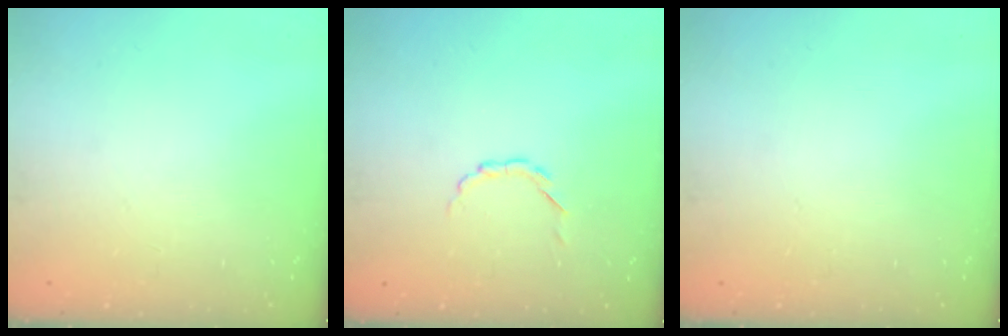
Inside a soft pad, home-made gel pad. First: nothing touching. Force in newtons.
{"total": 2.6, "press": 2.4, "slide": 0.9}
{"total": 0.0}